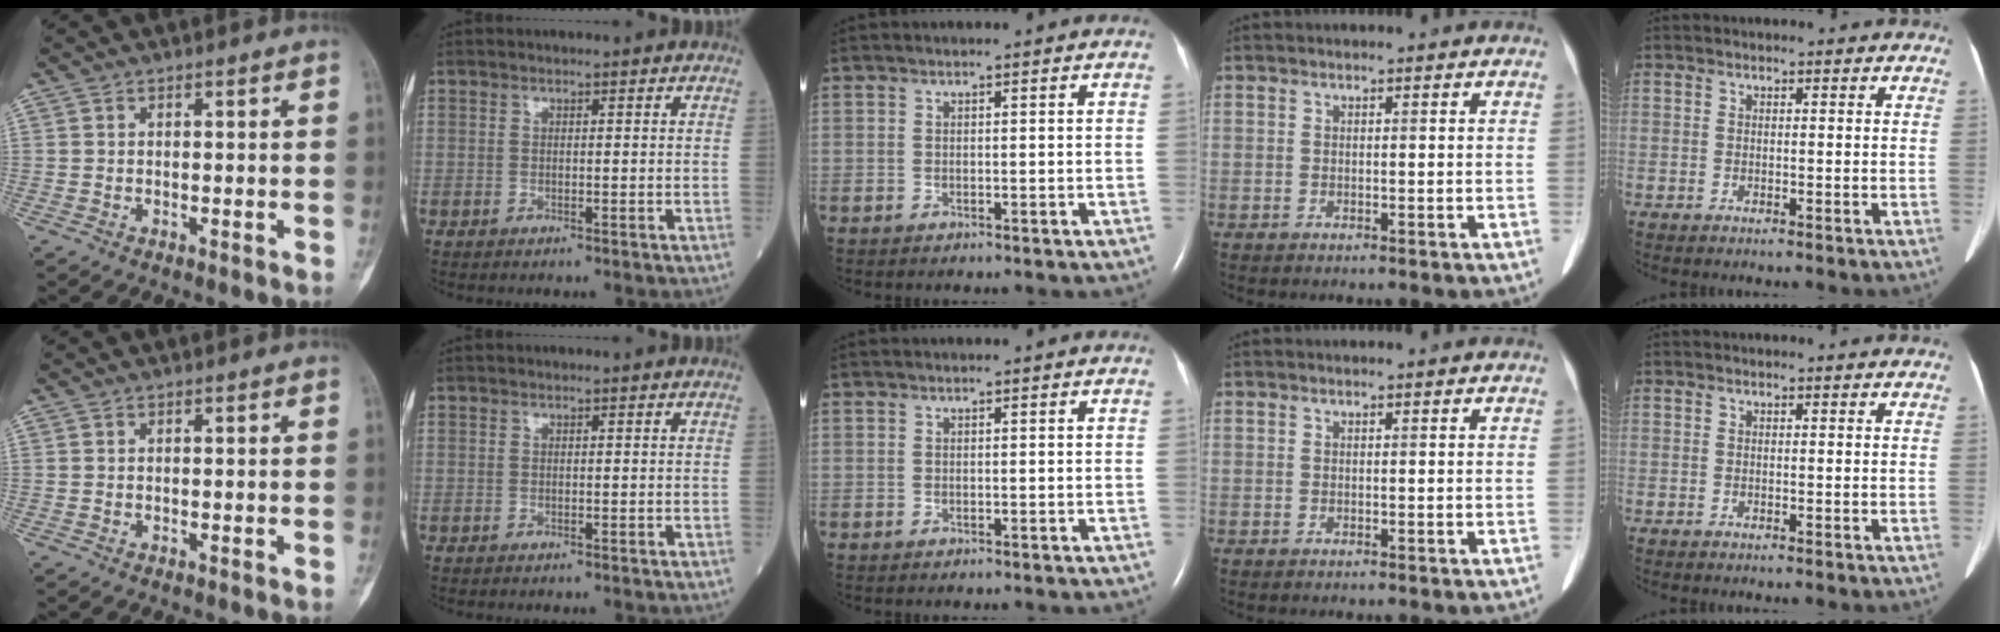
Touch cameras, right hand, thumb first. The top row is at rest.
{}